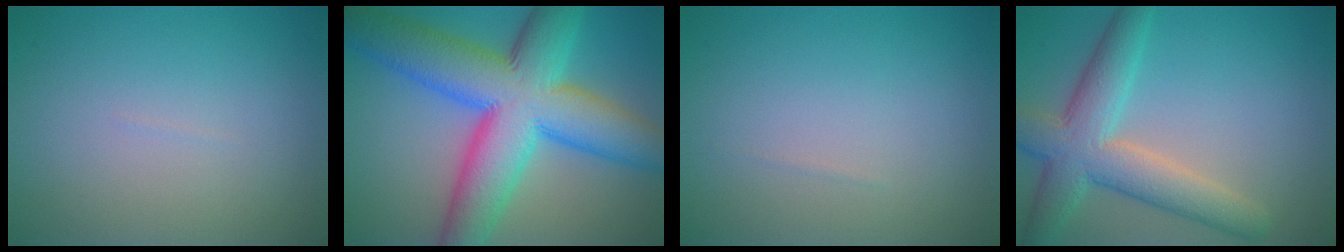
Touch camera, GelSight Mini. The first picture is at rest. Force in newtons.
{"total": 13.6, "press": 13.6, "slide": 0.2}
{"total": 0.0}
{"total": 6.8, "press": 6.8, "slide": 0.3}